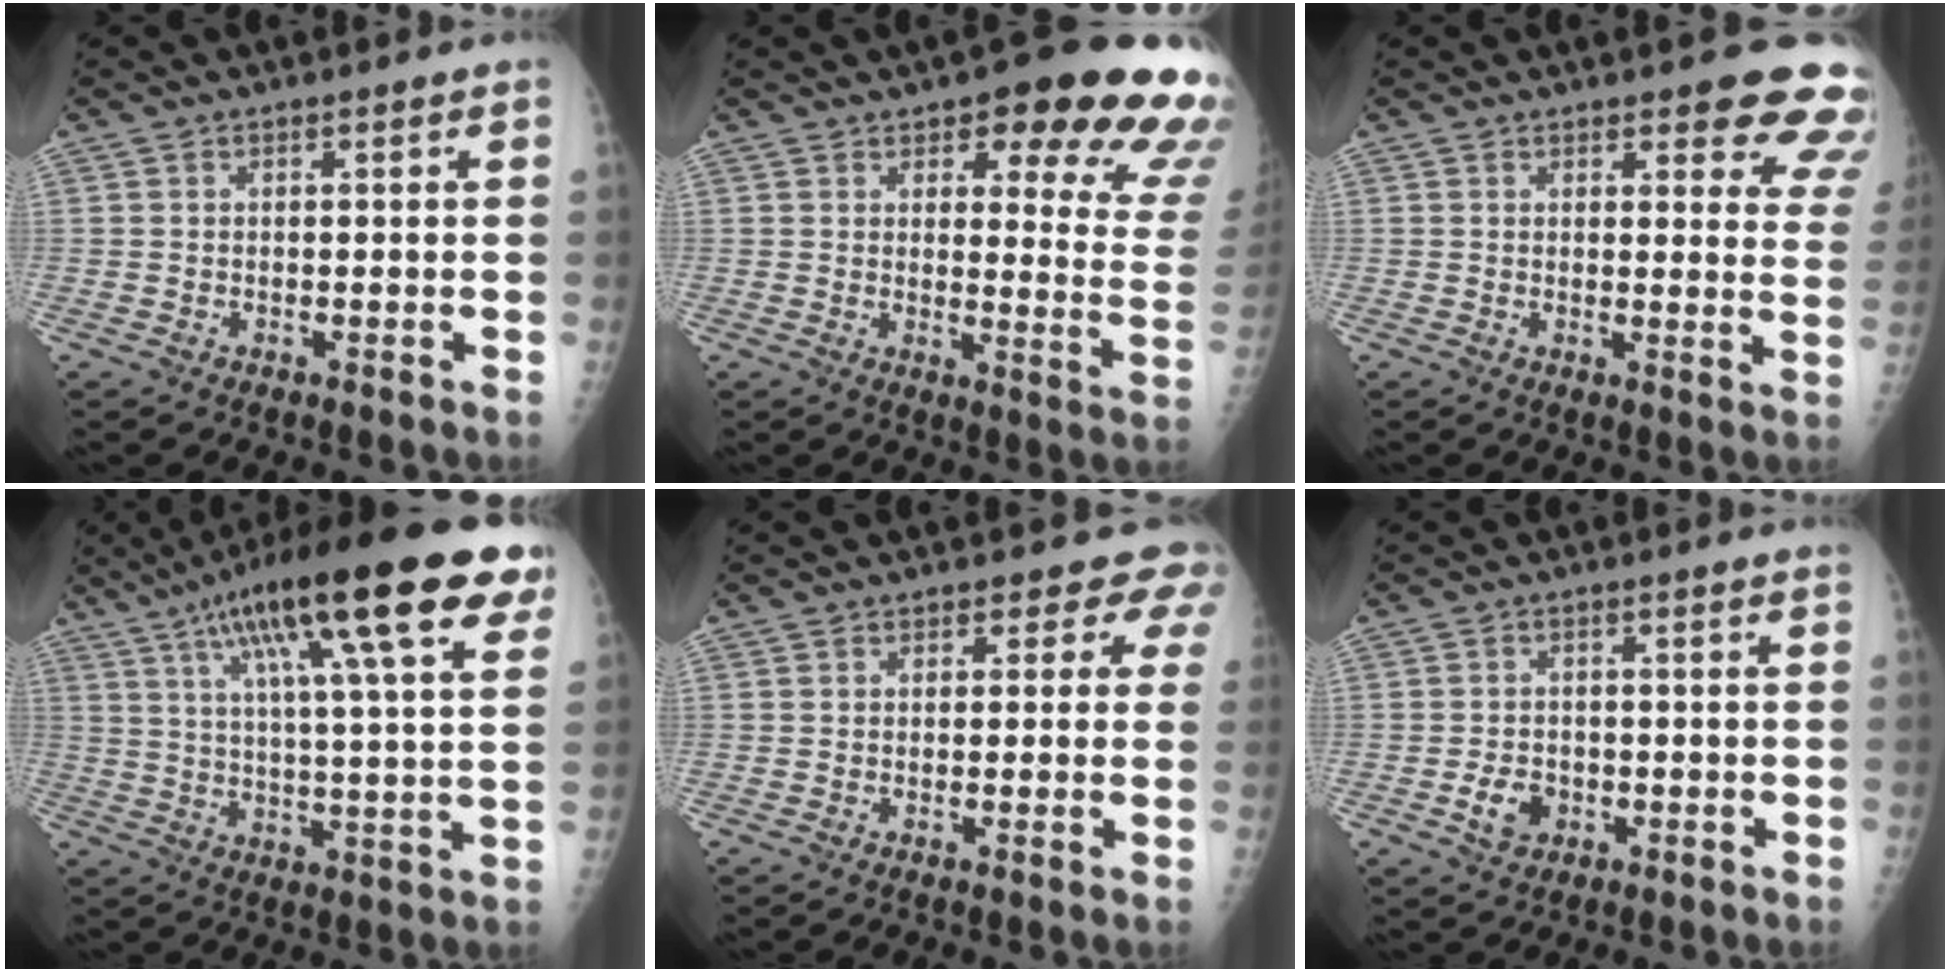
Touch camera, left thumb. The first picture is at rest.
{"total": 19.6, "force": [13.0, 6.4, 13.2], "torque": [-0.107, -0.065, 0.141]}
{"total": 11.6, "force": [9.2, 4.0, 5.7], "torque": [-0.012, -0.053, 0.082]}
{"total": 24.7, "force": [12.4, 5.0, 20.7], "torque": [-0.320, 0.002, 0.187]}
{"total": 3.9, "force": [2.3, 2.8, 1.3], "torque": [0.021, -0.007, 0.004]}
{"total": 4.4, "force": [-1.6, 3.4, 2.3], "torque": [-0.031, 0.008, -0.025]}